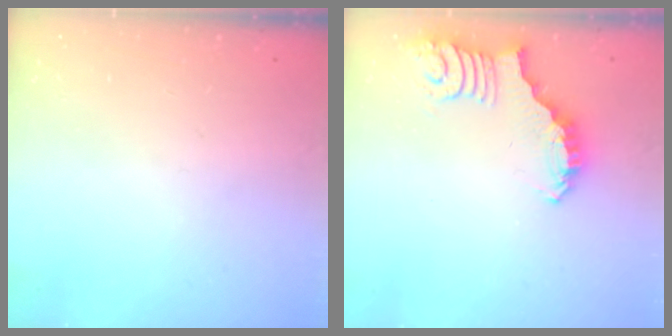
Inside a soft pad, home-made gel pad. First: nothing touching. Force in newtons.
{"total": 2.7, "press": 2.7, "slide": 0.5}